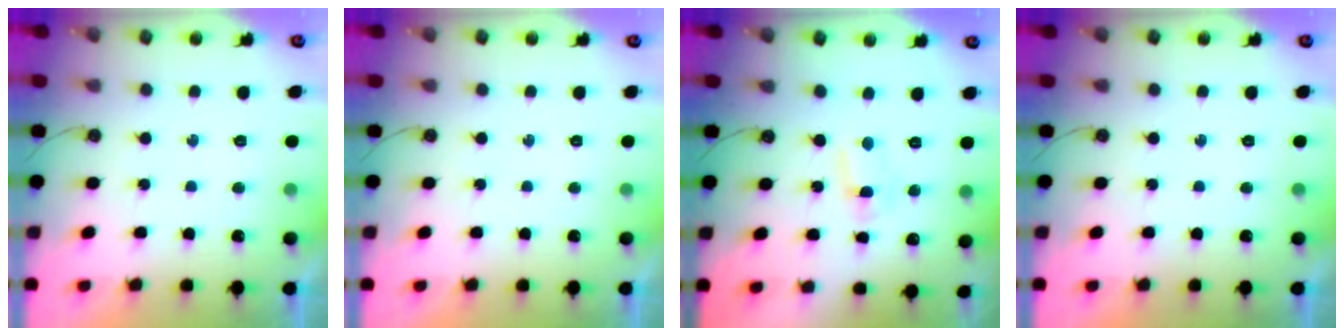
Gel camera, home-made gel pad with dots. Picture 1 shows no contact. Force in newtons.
{"total": 0.0}
{"total": 1.6, "press": 1.6, "slide": 0.2}
{"total": 0.0}